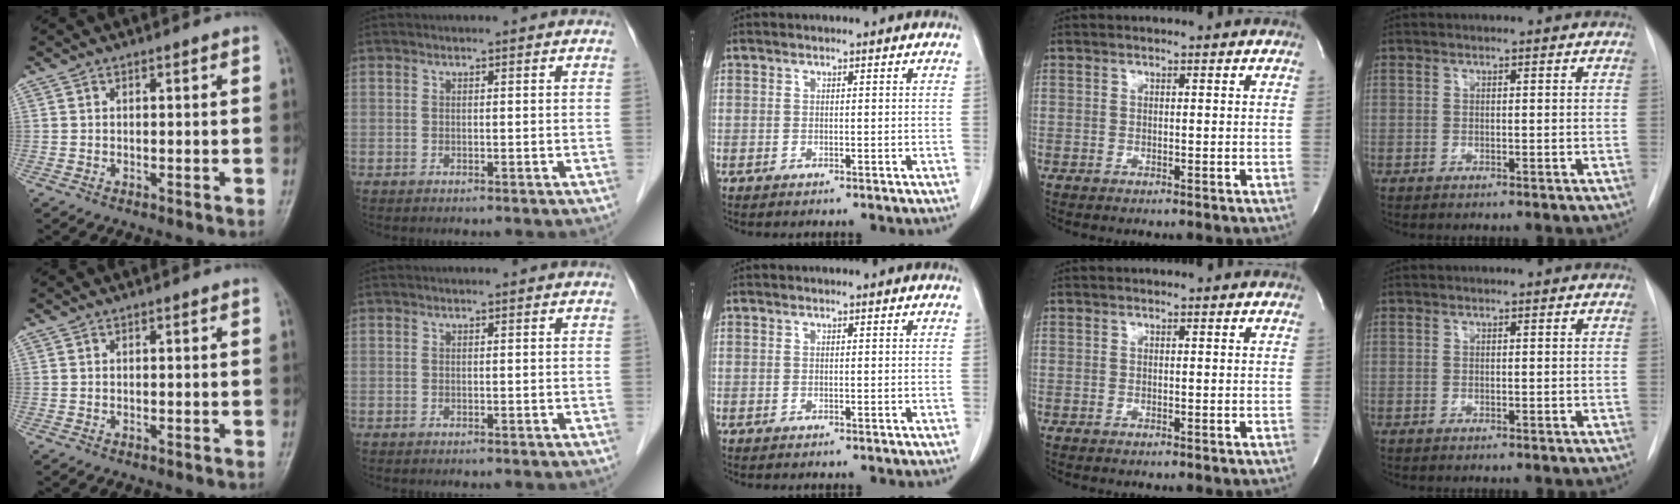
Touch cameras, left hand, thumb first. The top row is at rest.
{}